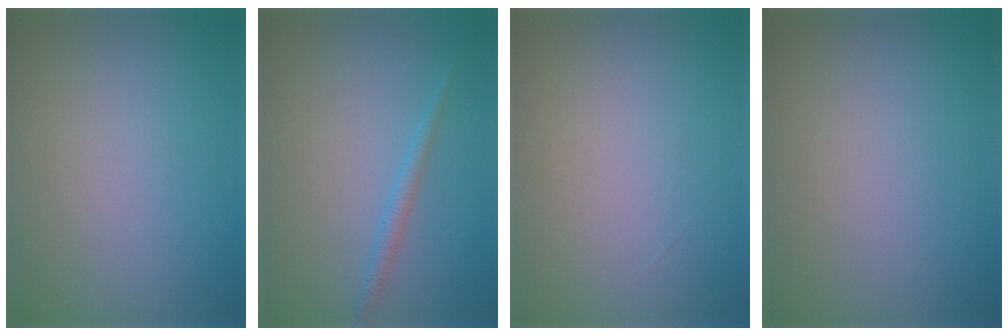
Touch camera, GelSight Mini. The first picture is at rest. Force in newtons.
{"total": 1.3, "press": 1.3, "slide": 0.1}
{"total": 0.0}
{"total": 0.0}